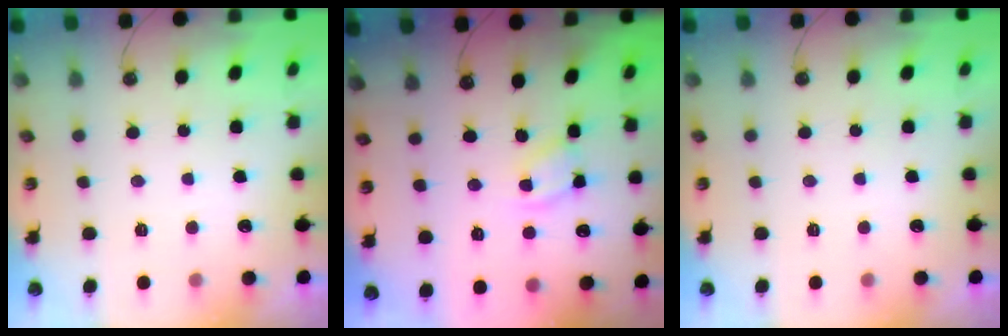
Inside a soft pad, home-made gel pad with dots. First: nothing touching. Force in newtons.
{"total": 4.1, "press": 4.1, "slide": 0.3}
{"total": 0.0}